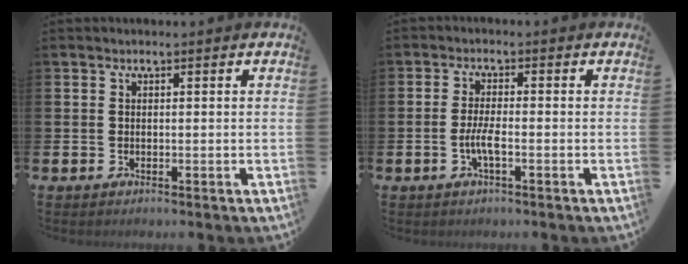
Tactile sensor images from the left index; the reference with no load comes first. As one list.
[{"total": 2.8, "force": [-0.9, 0.6, 2.5], "torque": [-0.054, 0.000, -0.019]}]